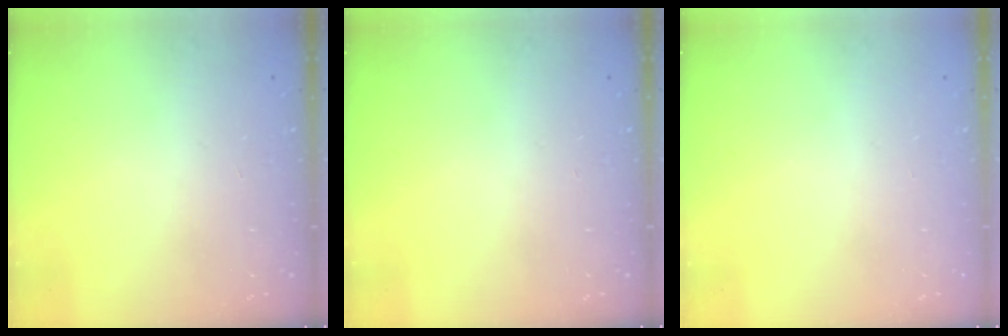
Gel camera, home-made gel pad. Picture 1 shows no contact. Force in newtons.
{"total": 0.0}
{"total": 0.0}